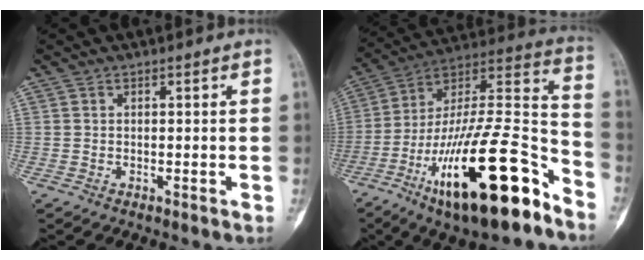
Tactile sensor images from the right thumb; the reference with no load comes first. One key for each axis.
{"total": 30.2, "fx": -16.2, "fy": 8.9, "fz": 23.9, "tx": -0.379, "ty": 0.078, "tz": -0.267}